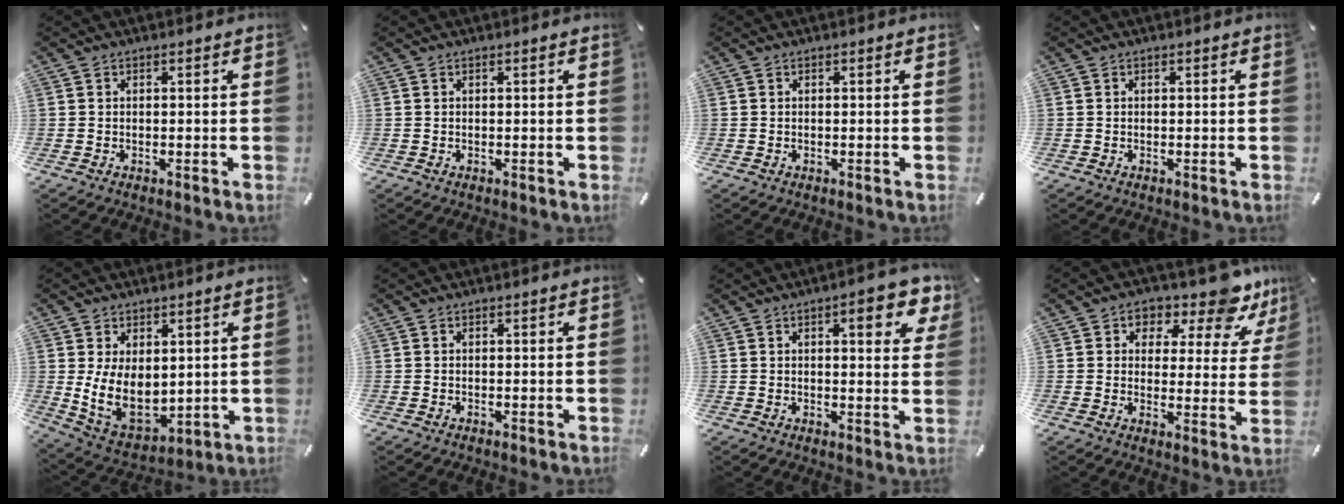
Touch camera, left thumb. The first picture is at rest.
{"total": 0.0}
{"total": 0.0}
{"total": 0.0}
{"total": 12.1, "force": [1.3, 8.6, 8.4], "torque": [-0.162, -0.020, 0.031]}
{"total": 0.0}
{"total": 8.8, "force": [4.3, 2.8, 7.1], "torque": [-0.094, -0.016, 0.065]}
{"total": 10.6, "force": [8.1, 4.5, 5.1], "torque": [-0.068, -0.066, 0.137]}